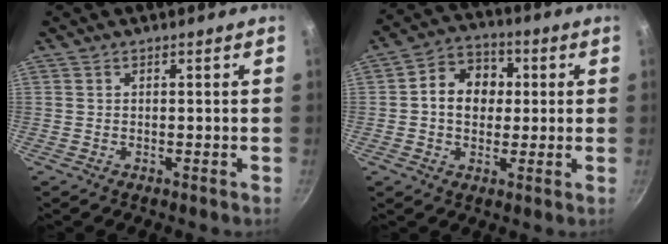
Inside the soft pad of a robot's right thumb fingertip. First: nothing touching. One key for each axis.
{"total": 9.7, "fx": 0.9, "fy": 7.9, "fz": 5.6, "tx": -0.054, "ty": 0.016, "tz": -0.001}